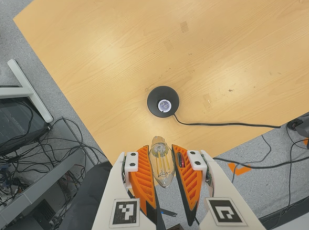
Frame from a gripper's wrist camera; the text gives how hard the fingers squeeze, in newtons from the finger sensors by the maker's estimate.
{"total": 14.5, "left": 15.6, "right": 13.4}